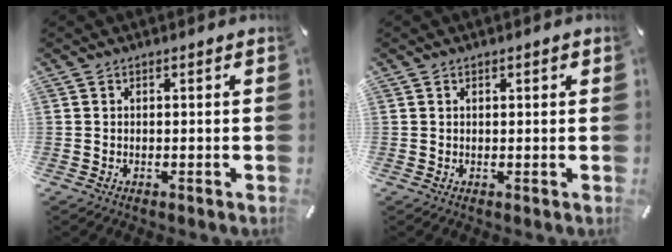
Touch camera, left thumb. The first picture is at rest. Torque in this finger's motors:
{"motor_torque": [-0.06, -0.05, 0.05, 0.05, 0.00]}